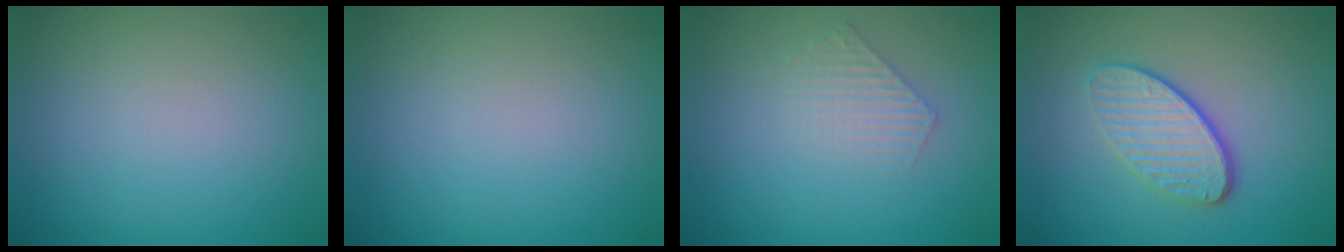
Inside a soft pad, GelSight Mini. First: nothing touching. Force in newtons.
{"total": 0.0}
{"total": 1.9, "press": 1.9, "slide": 0.3}
{"total": 4.1, "press": 3.1, "slide": 2.7}